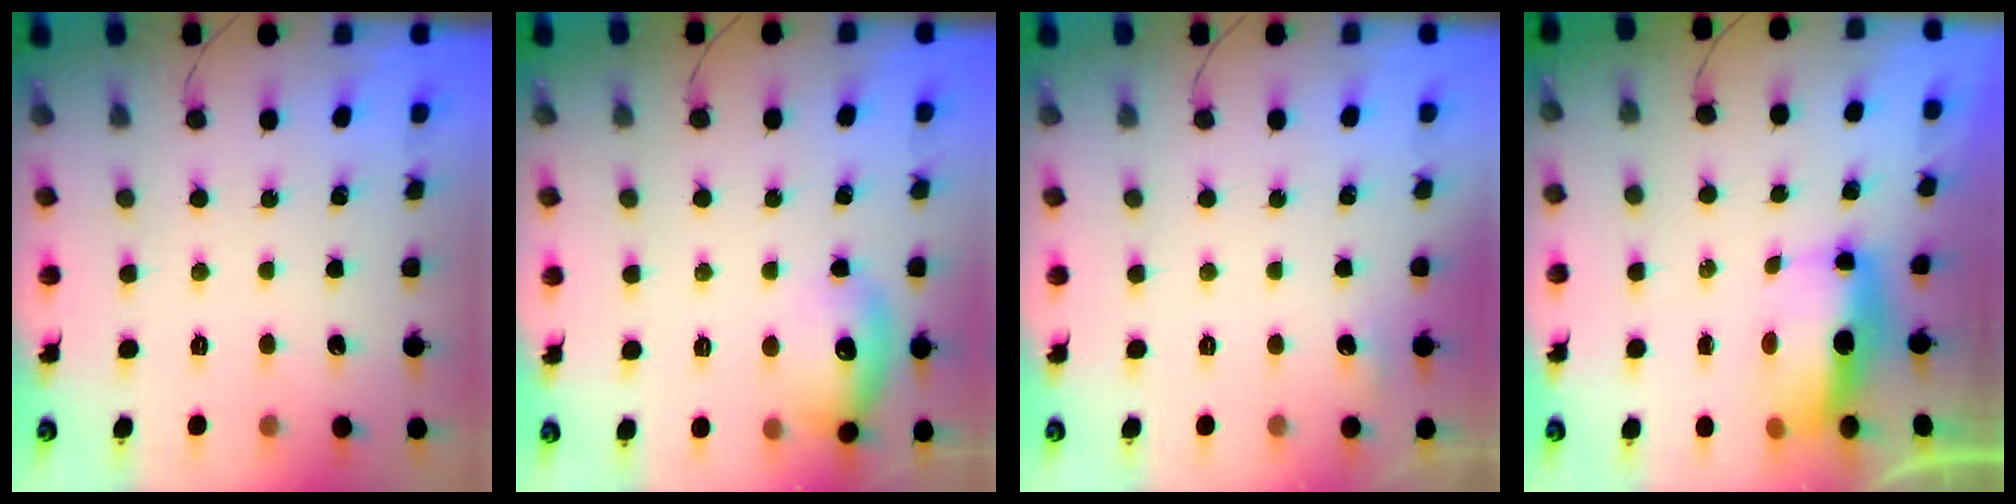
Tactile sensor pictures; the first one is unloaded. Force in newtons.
{"total": 13.5, "press": 13.4, "slide": 0.9}
{"total": 3.7, "press": 3.4, "slide": 1.6}
{"total": 7.0, "press": 6.9, "slide": 1.5}